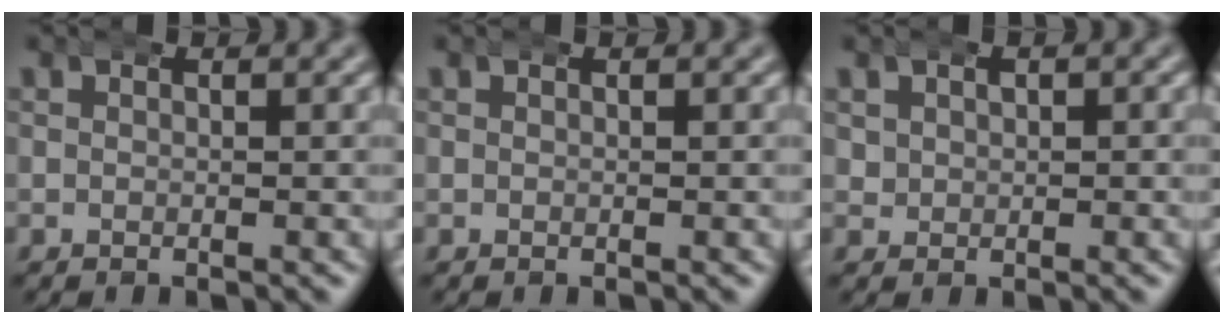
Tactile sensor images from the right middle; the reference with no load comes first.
{"total": 0.0}
{"total": 1.7, "force": [0.7, 1.4, 0.6], "torque": [-0.016, -0.002, 0.019]}